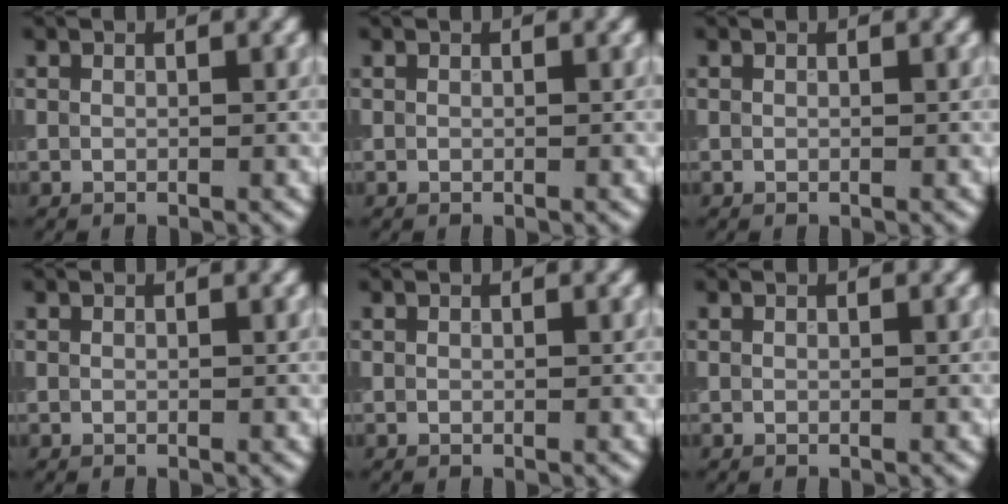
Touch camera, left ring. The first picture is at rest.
{"total": 0.0}
{"total": 0.0}
{"total": 0.0}
{"total": 0.0}
{"total": 0.0}